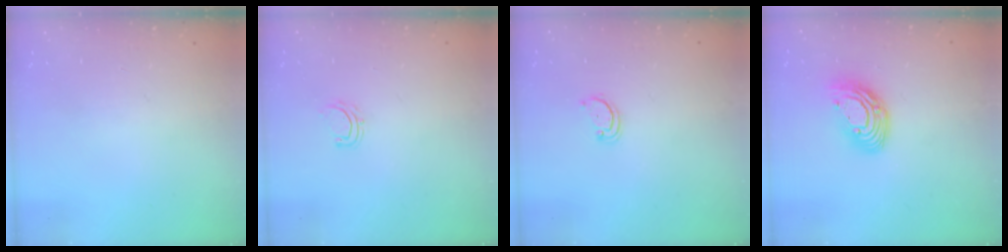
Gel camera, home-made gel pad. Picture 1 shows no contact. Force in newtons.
{"total": 4.8, "press": 4.7, "slide": 0.7}
{"total": 2.2, "press": 2.2, "slide": 0.2}
{"total": 12.2, "press": 12.1, "slide": 1.1}